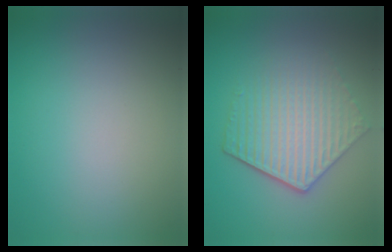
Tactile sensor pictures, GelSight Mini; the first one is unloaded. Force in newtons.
{"total": 5.5, "press": 4.2, "slide": 3.6}